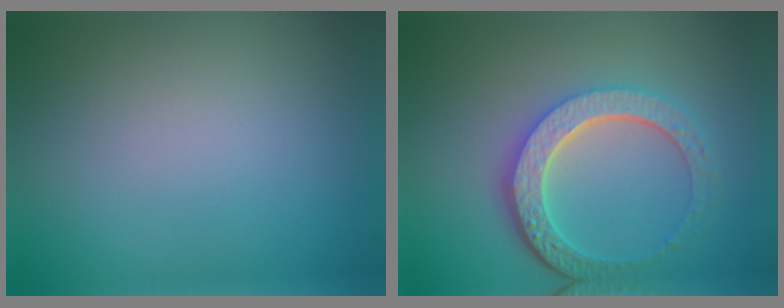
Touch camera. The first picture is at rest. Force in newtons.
{"total": 6.0, "press": 4.5, "slide": 4.0}